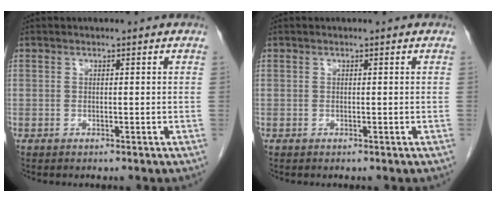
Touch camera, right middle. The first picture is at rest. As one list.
[{"total": 0.0}]